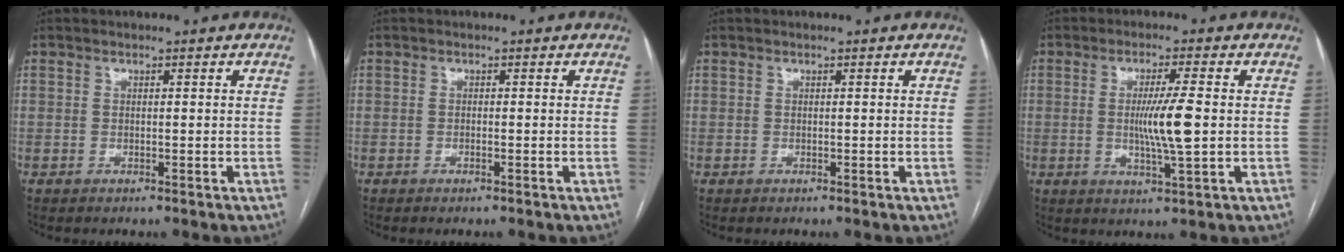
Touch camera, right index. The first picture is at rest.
{"total": 0.0}
{"total": 0.0}
{"total": 7.1, "force": [-0.2, -0.2, 7.1], "torque": [-0.129, -0.010, -0.001]}